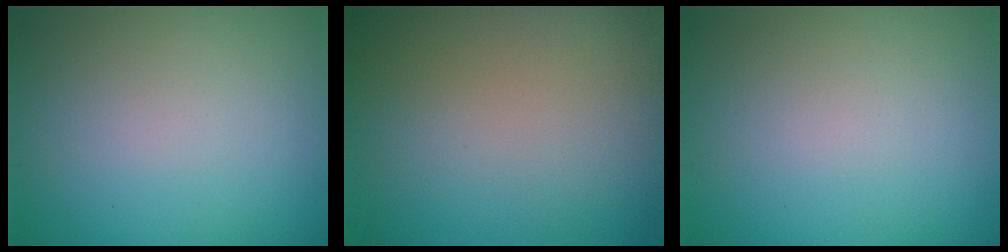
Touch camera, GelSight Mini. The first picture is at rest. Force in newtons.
{"total": 0.0}
{"total": 0.0}